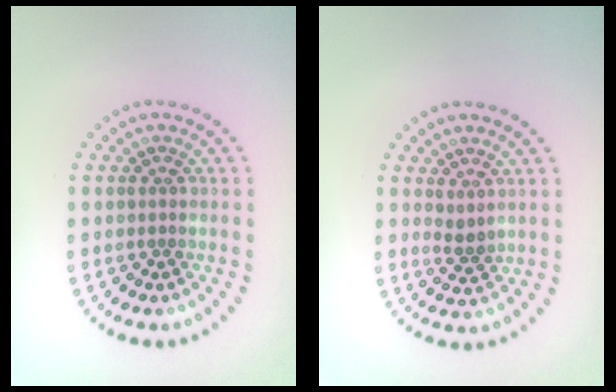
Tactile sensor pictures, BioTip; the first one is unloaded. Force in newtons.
{"total": 1.2, "press": 1.0, "slide": 0.8}